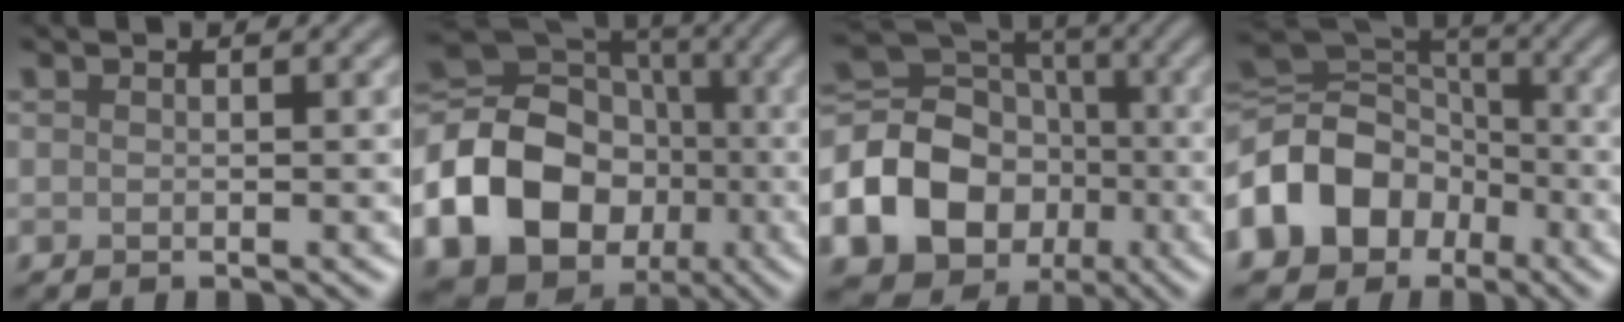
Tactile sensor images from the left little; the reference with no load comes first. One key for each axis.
{"total": 17.2, "fx": -5.2, "fy": 14.2, "fz": 8.2, "tx": -0.186, "ty": -0.012, "tz": -0.115}
{"total": 15.1, "fx": -4.9, "fy": 12.7, "fz": 6.6, "tx": -0.147, "ty": -0.022, "tz": -0.103}
{"total": 10.9, "fx": -4.3, "fy": 8.6, "fz": 5.2, "tx": -0.115, "ty": 0.002, "tz": -0.099}